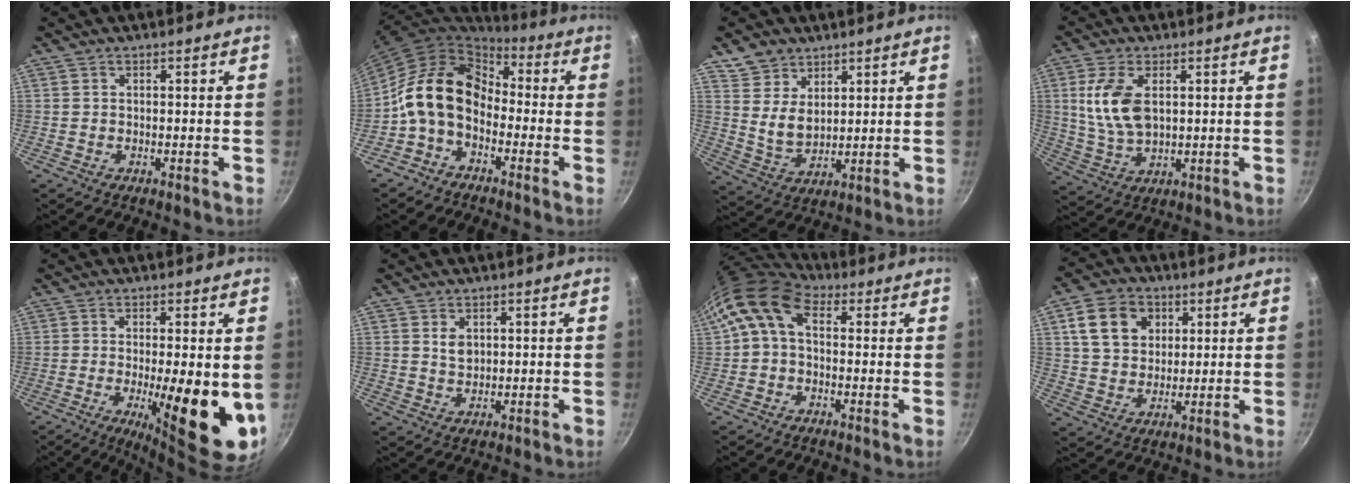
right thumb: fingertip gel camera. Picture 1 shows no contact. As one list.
[{"total": 13.9, "force": [-2.5, 9.9, 9.4], "torque": [-0.152, 0.050, -0.069]}, {"total": 7.9, "force": [4.8, 5.5, 3.1], "torque": [-0.037, -0.026, 0.096]}, {"total": 10.2, "force": [2.2, 5.8, 8.1], "torque": [-0.158, -0.013, 0.047]}, {"total": 14.8, "force": [-1.8, 3.9, 14.2], "torque": [-0.188, -0.018, -0.018]}, {"total": 2.7, "force": [0.9, 1.9, 1.6], "torque": [-0.022, -0.003, 0.018]}, {"total": 10.1, "force": [2.3, 6.7, 7.2], "torque": [-0.135, 0.023, 0.025]}, {"total": 11.0, "force": [3.7, 8.5, 5.8], "torque": [-0.081, 0.001, 0.062]}]